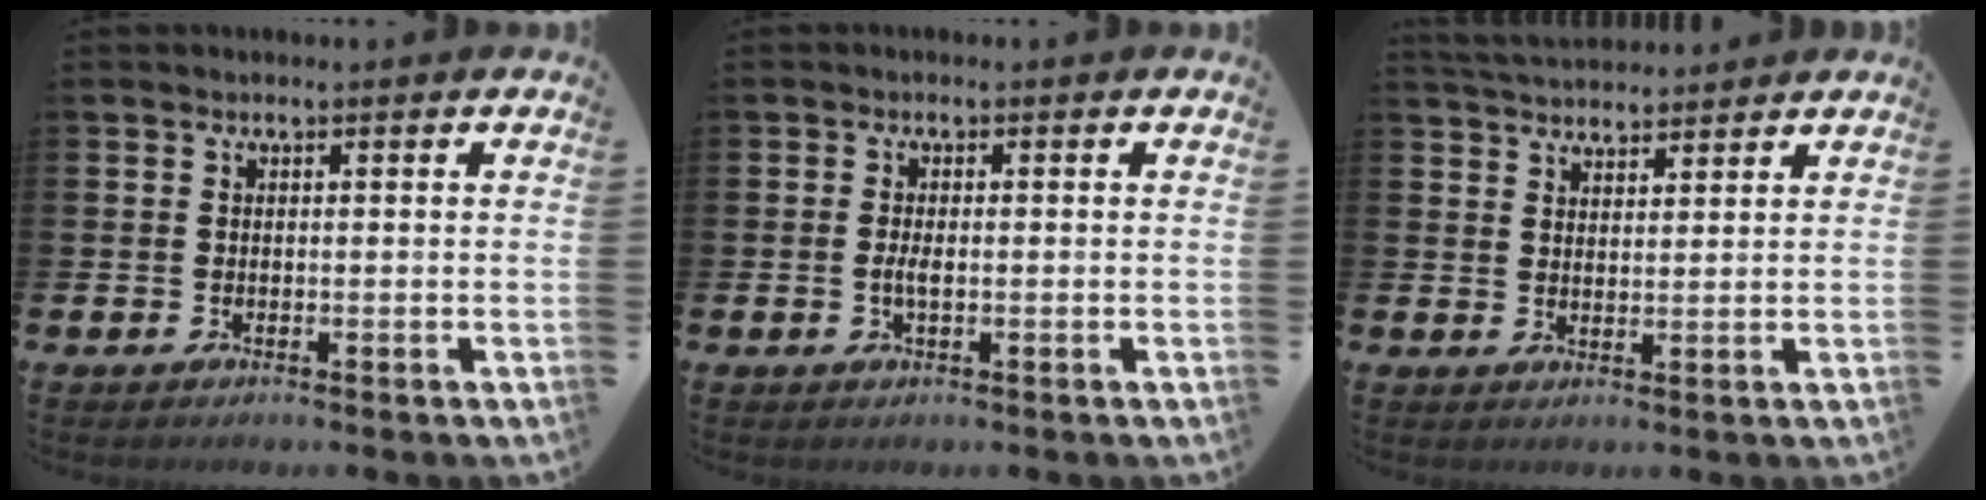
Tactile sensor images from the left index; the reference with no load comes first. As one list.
[{"total": 1.7, "force": [-0.2, 0.6, 1.6], "torque": [-0.021, -0.002, -0.007]}, {"total": 4.0, "force": [3.9, 0.8, 0.1], "torque": [-0.007, -0.020, 0.071]}]